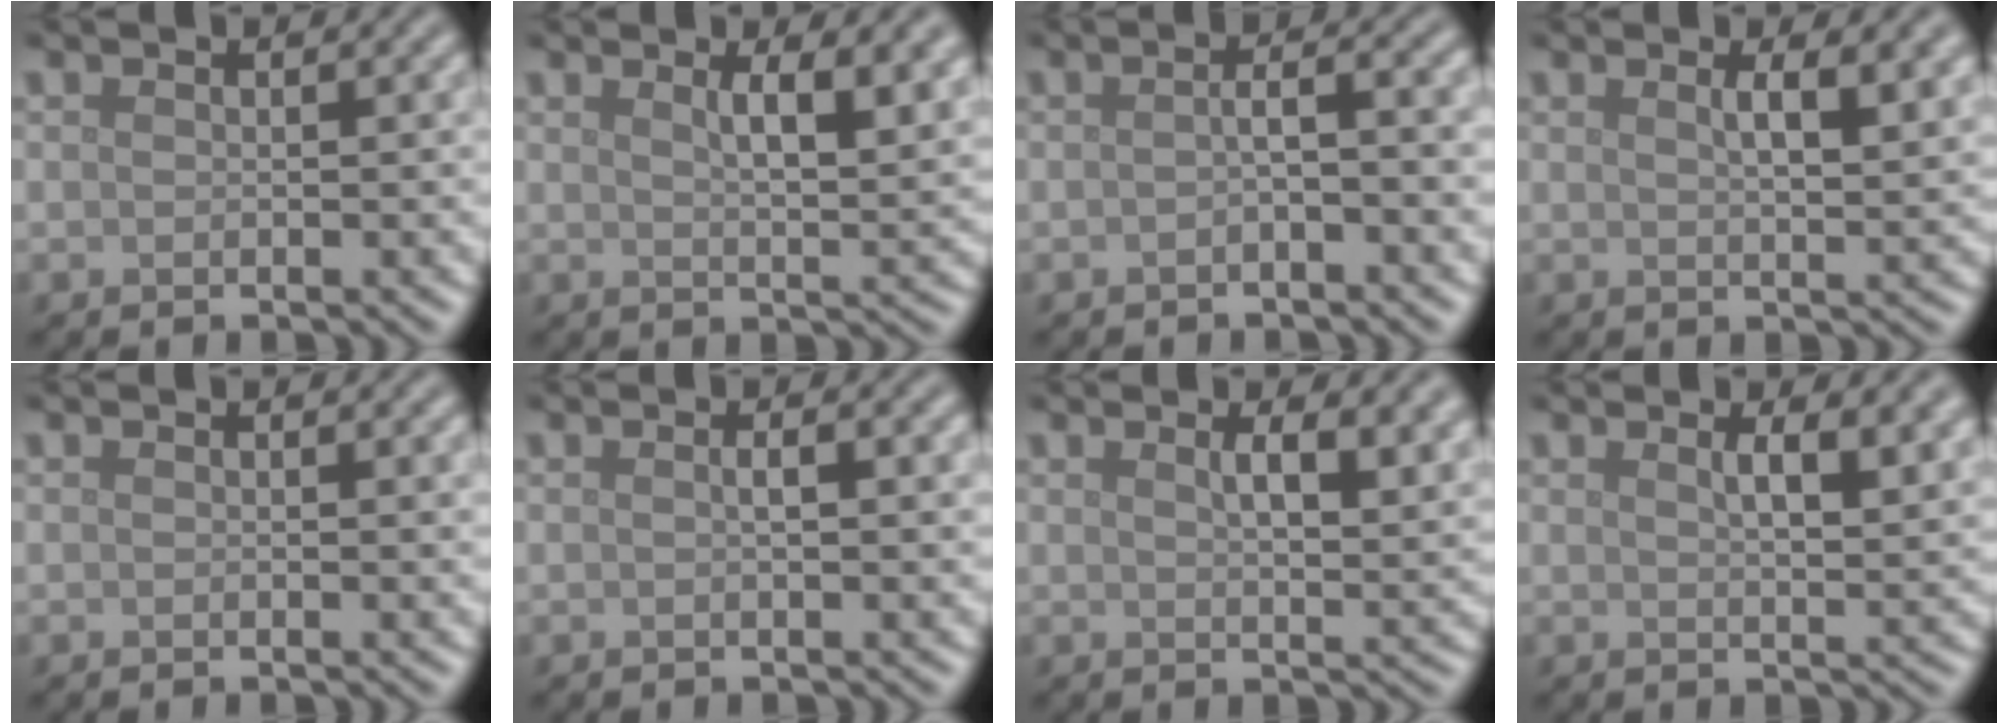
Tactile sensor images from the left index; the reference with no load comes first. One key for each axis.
{"total": 5.3, "fx": 2.2, "fy": 1.6, "fz": 4.5, "tx": -0.057, "ty": 0.002, "tz": 0.033}
{"total": 2.4, "fx": -0.4, "fy": 0.6, "fz": 2.3, "tx": -0.036, "ty": 0.007, "tz": -0.013}
{"total": 4.0, "fx": 1.7, "fy": 1.2, "fz": 3.5, "tx": -0.044, "ty": 0.003, "tz": 0.025}
{"total": 0.6, "fx": 0.2, "fy": 0.1, "fz": 0.6, "tx": -0.005, "ty": 0.002, "tz": 0.002}
{"total": 2.0, "fx": 0.3, "fy": 0.5, "fz": 1.9, "tx": -0.027, "ty": 0.005, "tz": 0.001}
{"total": 4.9, "fx": 2.2, "fy": 1.7, "fz": 4.1, "tx": -0.053, "ty": 0.003, "tz": 0.033}
{"total": 4.3, "fx": 2.0, "fy": 1.3, "fz": 3.6, "tx": -0.045, "ty": 0.002, "tz": 0.029}